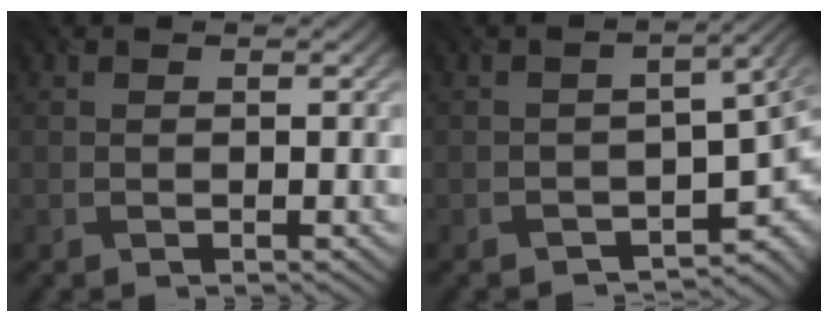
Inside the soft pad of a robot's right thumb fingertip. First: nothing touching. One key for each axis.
{"total": 6.5, "fx": -2.9, "fy": 3.5, "fz": 4.7, "tx": -0.048, "ty": -0.025, "tz": -0.038}